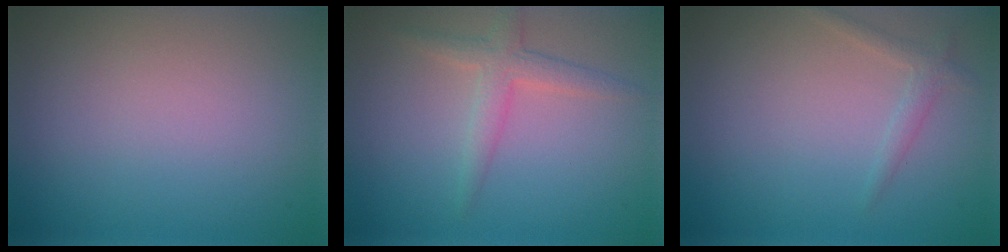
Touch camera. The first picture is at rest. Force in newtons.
{"total": 2.4, "press": 2.4, "slide": 0.1}
{"total": 1.2, "press": 1.2, "slide": 0.1}